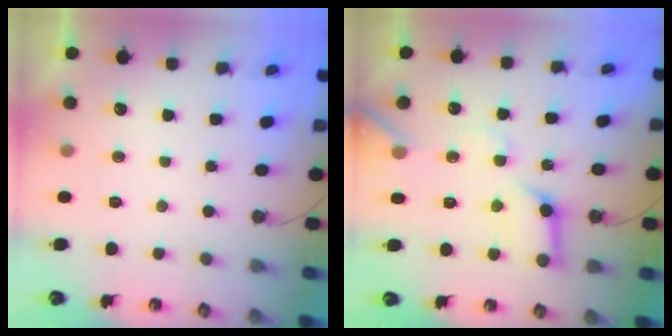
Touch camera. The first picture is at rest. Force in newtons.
{"total": 13.9, "press": 13.8, "slide": 1.6}